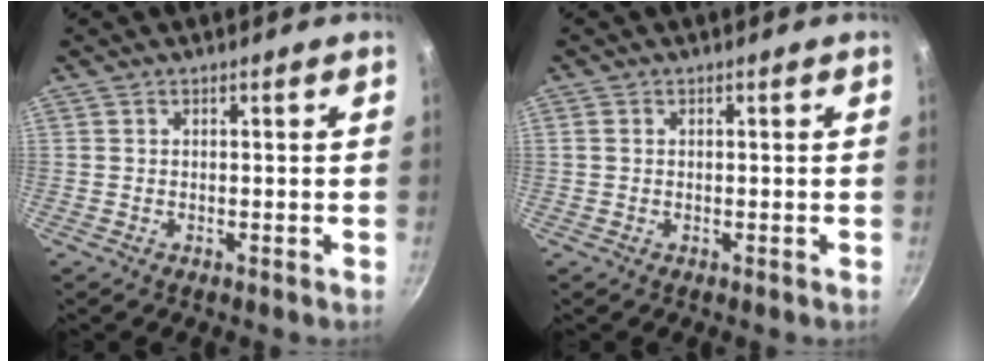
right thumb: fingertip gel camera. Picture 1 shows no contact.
{"total": 0.9, "force": [0.1, 0.8, 0.4], "torque": [-0.008, 0.003, 0.000]}